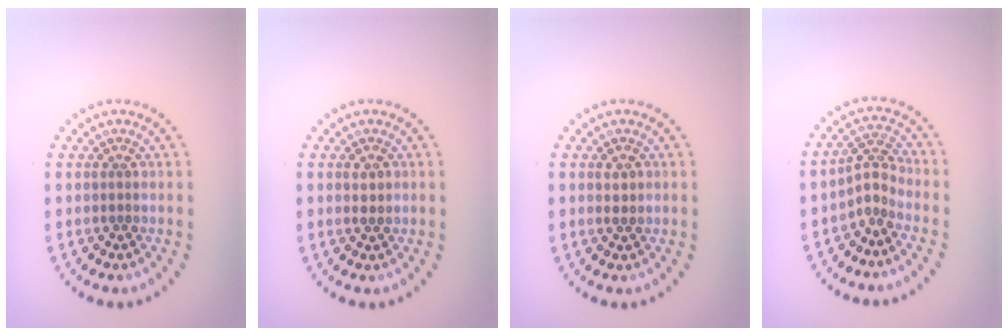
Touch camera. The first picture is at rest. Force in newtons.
{"total": 1.1, "press": 1.0, "slide": 0.2}
{"total": 1.1, "press": 1.0, "slide": 0.2}
{"total": 2.3, "press": 1.5, "slide": 1.7}